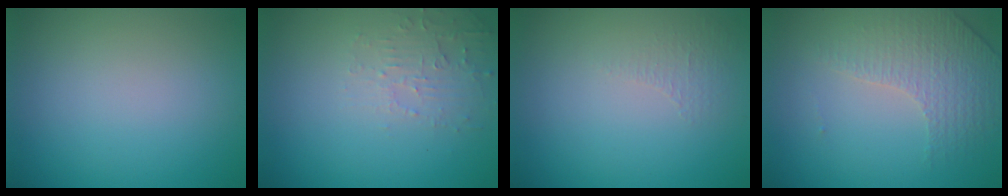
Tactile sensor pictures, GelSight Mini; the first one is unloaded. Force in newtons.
{"total": 2.4, "press": 2.3, "slide": 0.6}
{"total": 0.8, "press": 0.4, "slide": 0.7}
{"total": 4.3, "press": 2.9, "slide": 3.2}